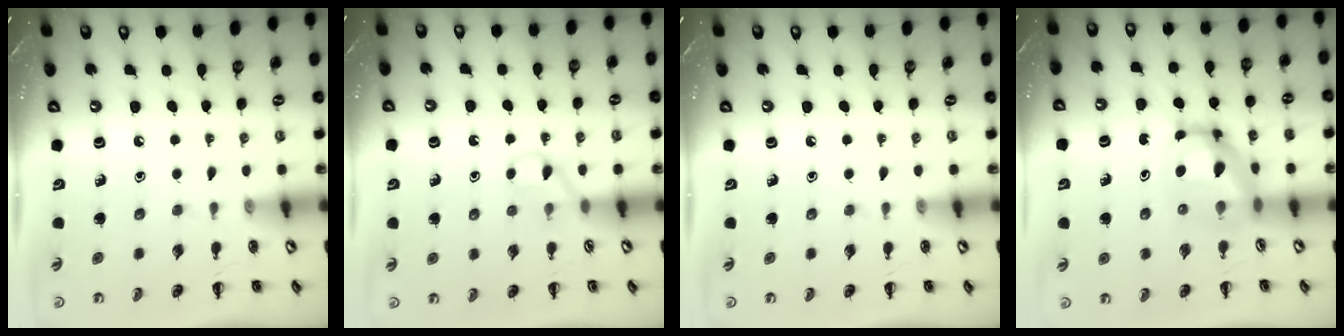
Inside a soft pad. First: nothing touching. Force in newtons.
{"total": 3.7, "press": 3.4, "slide": 1.4}
{"total": 0.0}
{"total": 6.4, "press": 6.3, "slide": 1.4}